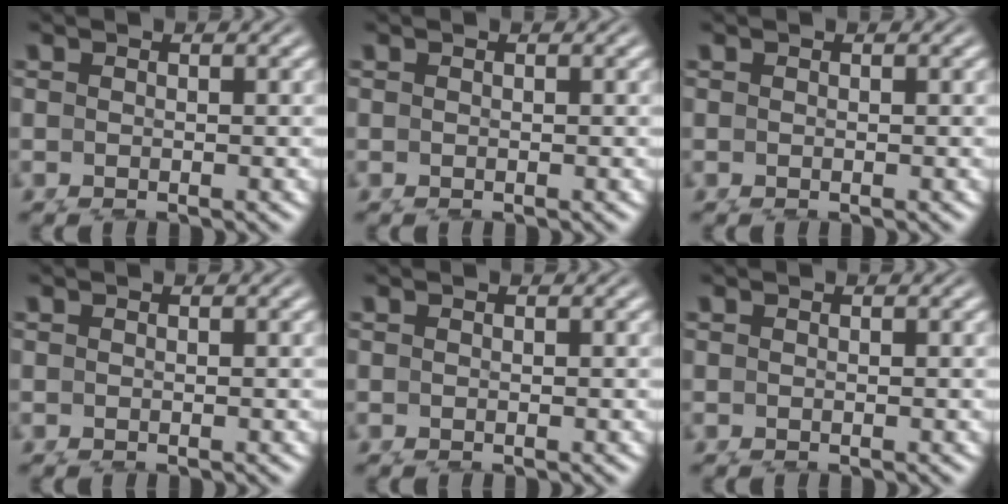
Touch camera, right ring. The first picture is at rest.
{"total": 0.0}
{"total": 0.0}
{"total": 0.0}
{"total": 0.0}
{"total": 0.0}